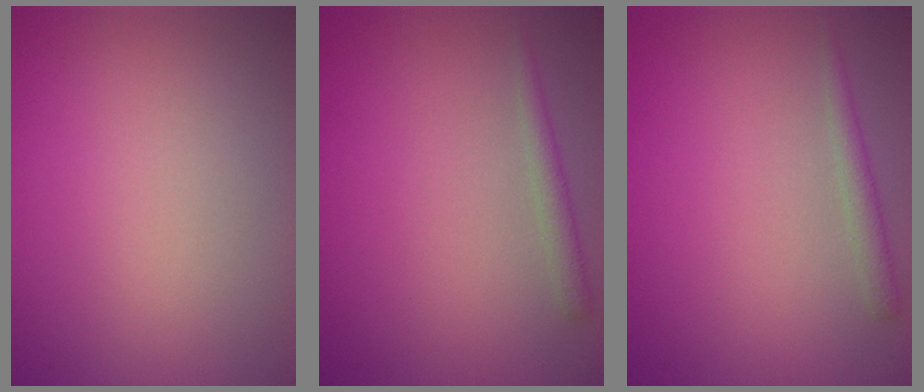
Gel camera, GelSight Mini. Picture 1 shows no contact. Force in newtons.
{"total": 1.4, "press": 1.4, "slide": 0.1}
{"total": 1.4, "press": 1.4, "slide": 0.1}